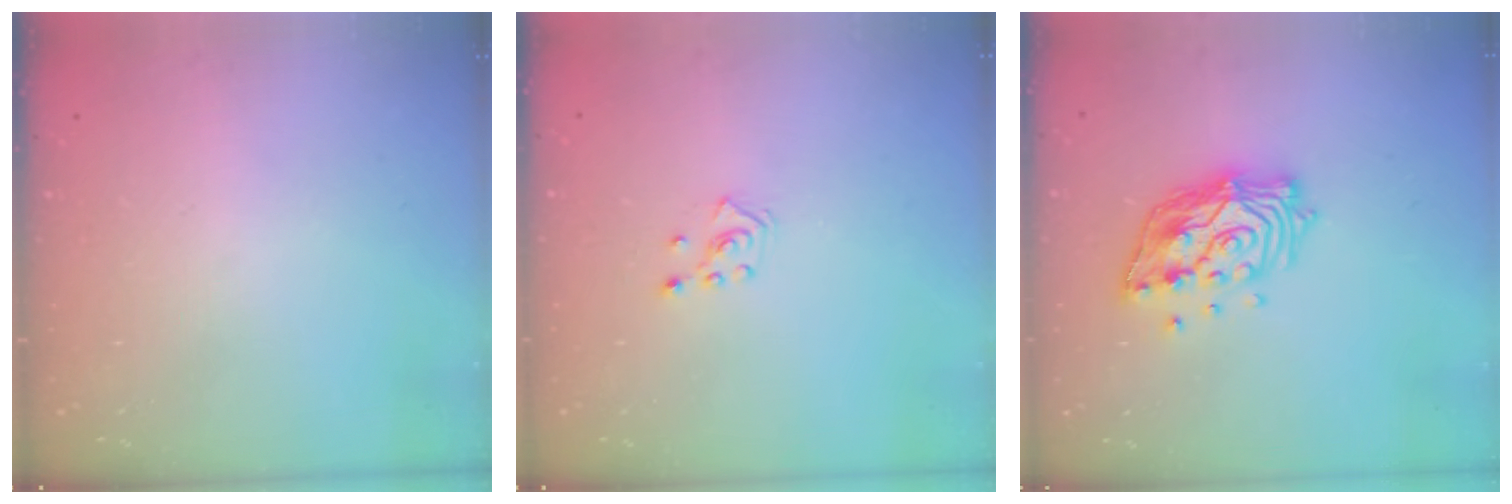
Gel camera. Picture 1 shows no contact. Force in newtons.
{"total": 2.8, "press": 2.7, "slide": 0.7}
{"total": 14.3, "press": 14.1, "slide": 2.0}